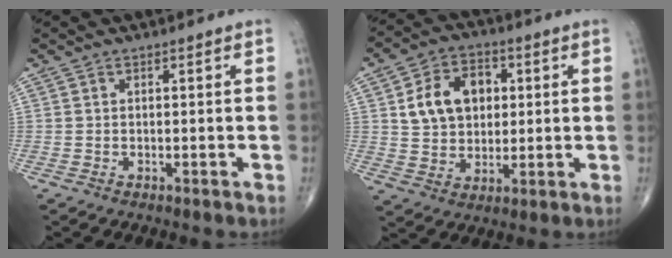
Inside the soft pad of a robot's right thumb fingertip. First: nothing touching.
{"total": 12.2, "force": [2.6, 9.0, 7.9], "torque": [-0.105, 0.007, 0.044]}